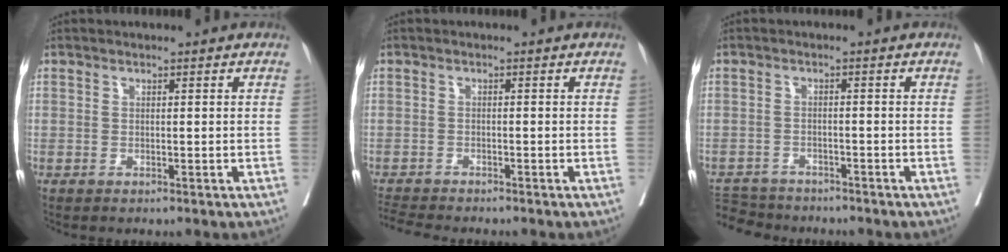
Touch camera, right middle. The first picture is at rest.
{"total": 4.1, "force": [-4.0, 0.0, 1.0], "torque": [-0.020, -0.017, -0.070]}
{"total": 7.2, "force": [-6.7, 2.5, 0.9], "torque": [-0.023, -0.002, -0.107]}